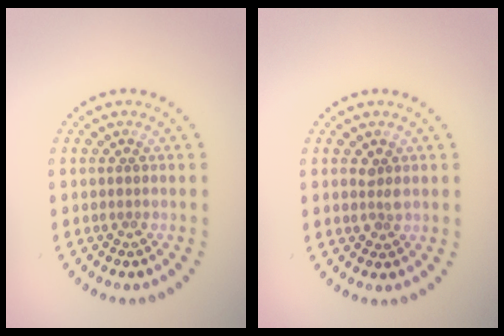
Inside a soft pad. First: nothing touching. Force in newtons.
{"total": 1.0, "press": 1.0, "slide": 0.3}